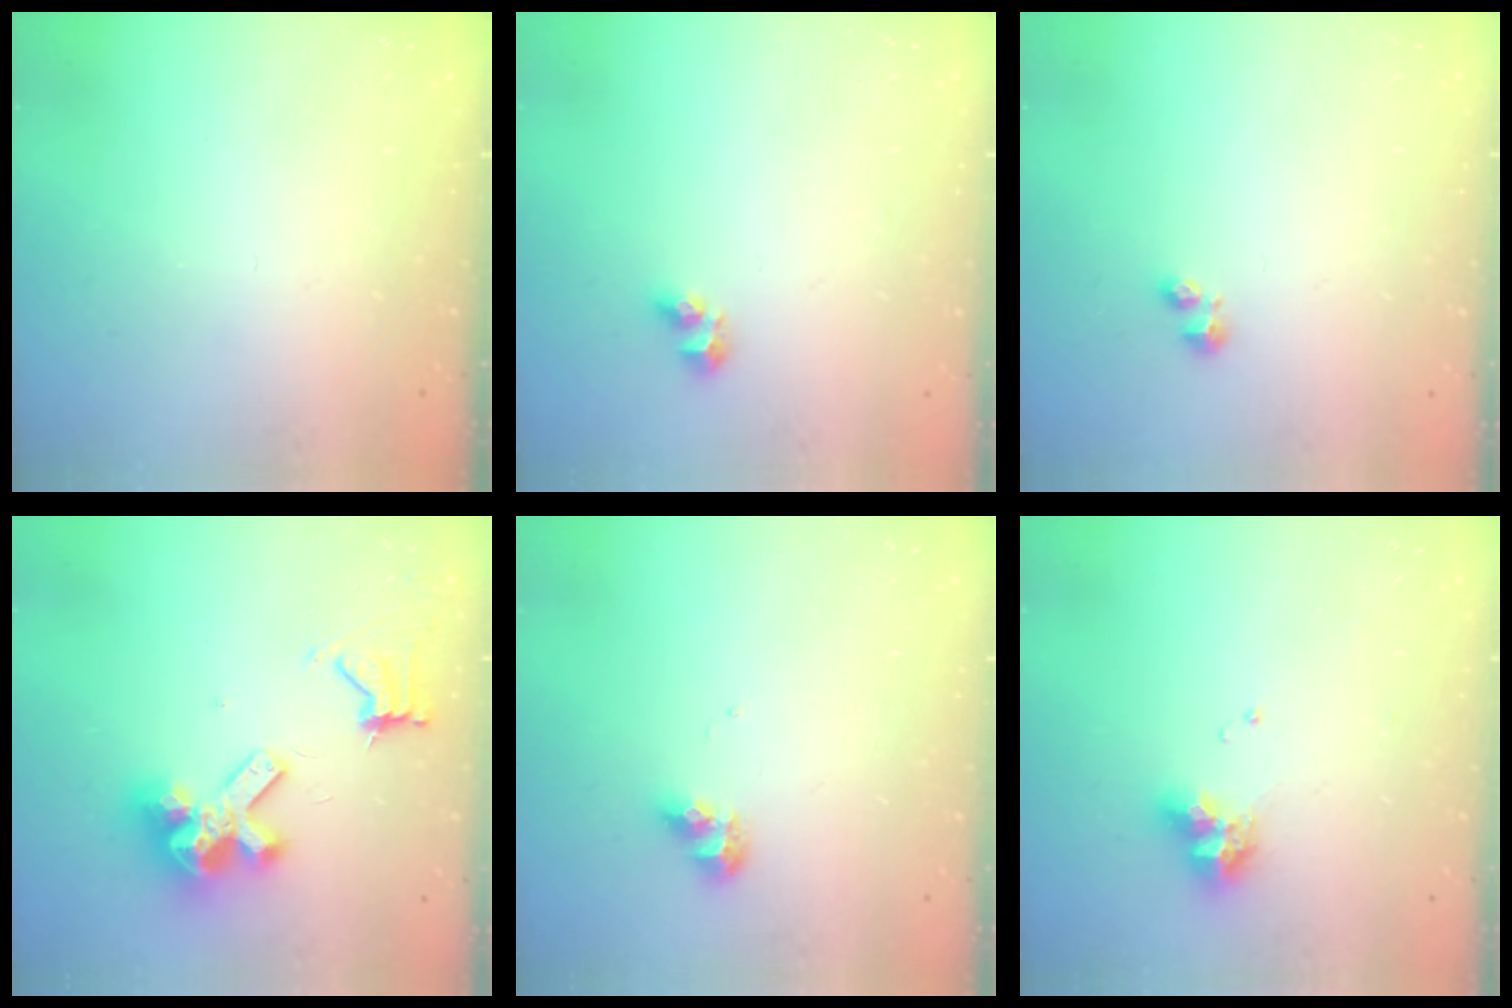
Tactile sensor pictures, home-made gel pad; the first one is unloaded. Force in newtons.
{"total": 4.8, "press": 4.8, "slide": 0.1}
{"total": 2.1, "press": 2.1, "slide": 0.3}
{"total": 12.3, "press": 12.2, "slide": 1.6}
{"total": 7.7, "press": 7.7, "slide": 0.6}
{"total": 8.2, "press": 8.1, "slide": 1.1}